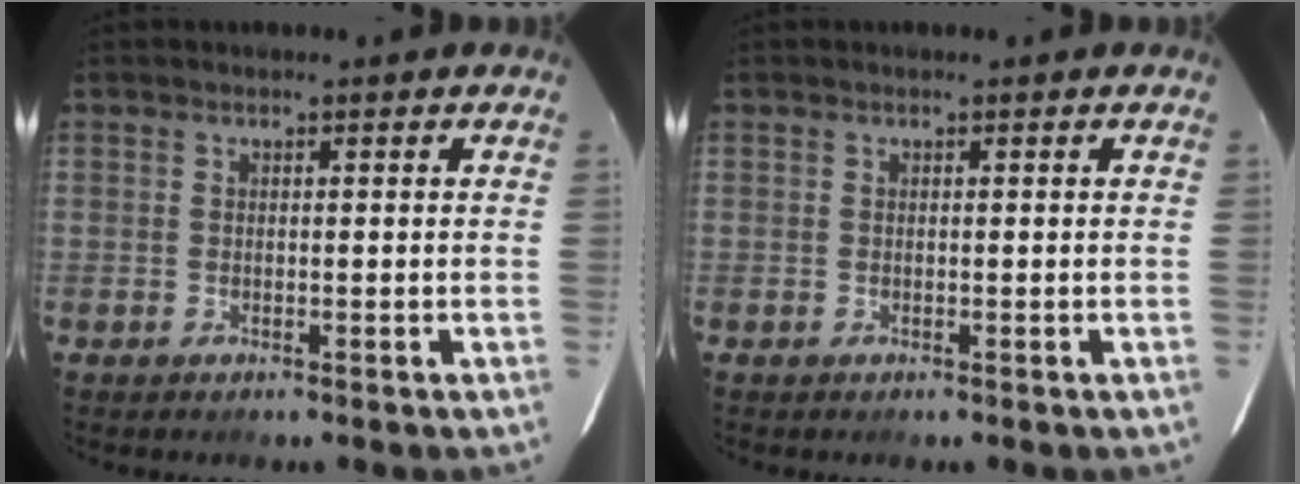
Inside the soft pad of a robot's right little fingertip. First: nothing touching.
{"total": 0.0}